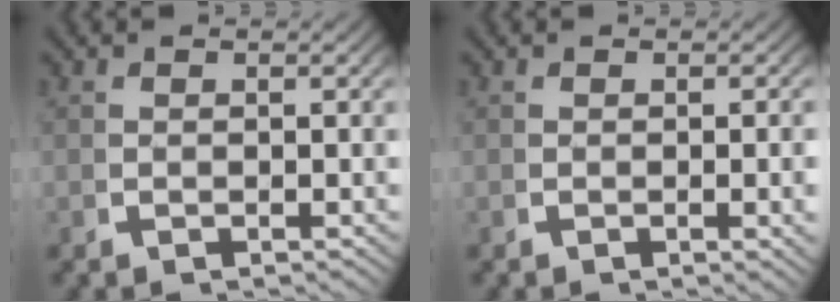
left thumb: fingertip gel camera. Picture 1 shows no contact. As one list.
[{"total": 1.6, "force": [-0.2, 0.2, 1.6], "torque": [-0.020, -0.001, -0.005]}]